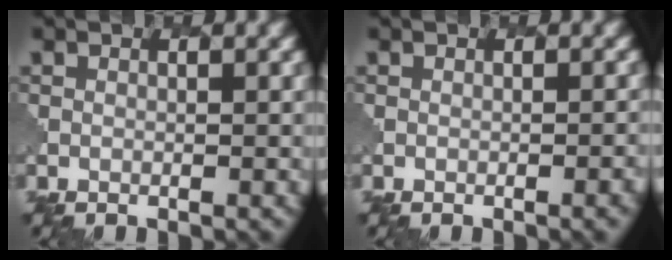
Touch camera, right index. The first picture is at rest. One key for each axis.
{"total": 1.8, "fx": -0.7, "fy": 0.7, "fz": 1.6, "tx": -0.002, "ty": 0.005, "tz": -0.007}